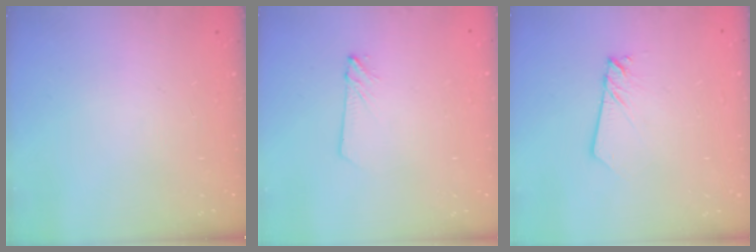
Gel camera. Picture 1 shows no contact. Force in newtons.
{"total": 2.8, "press": 2.8, "slide": 0.3}
{"total": 1.9, "press": 1.9, "slide": 0.2}